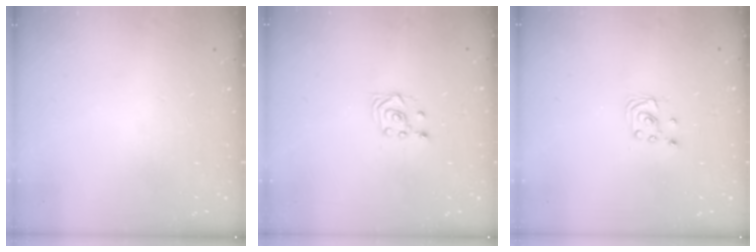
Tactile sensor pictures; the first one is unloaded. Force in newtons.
{"total": 3.0, "press": 2.8, "slide": 1.1}
{"total": 1.9, "press": 1.9, "slide": 0.1}